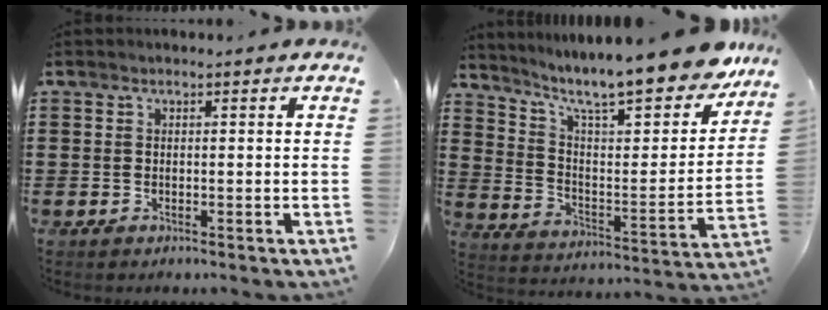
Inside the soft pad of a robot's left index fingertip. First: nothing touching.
{"total": 11.4, "force": [9.8, 1.4, 5.7], "torque": [-0.118, -0.078, 0.159]}